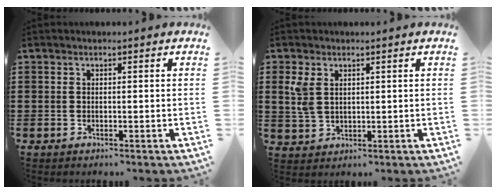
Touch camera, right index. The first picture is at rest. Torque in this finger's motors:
{"motor_torque": [0.16, -0.05, 0.11, 0.06]}